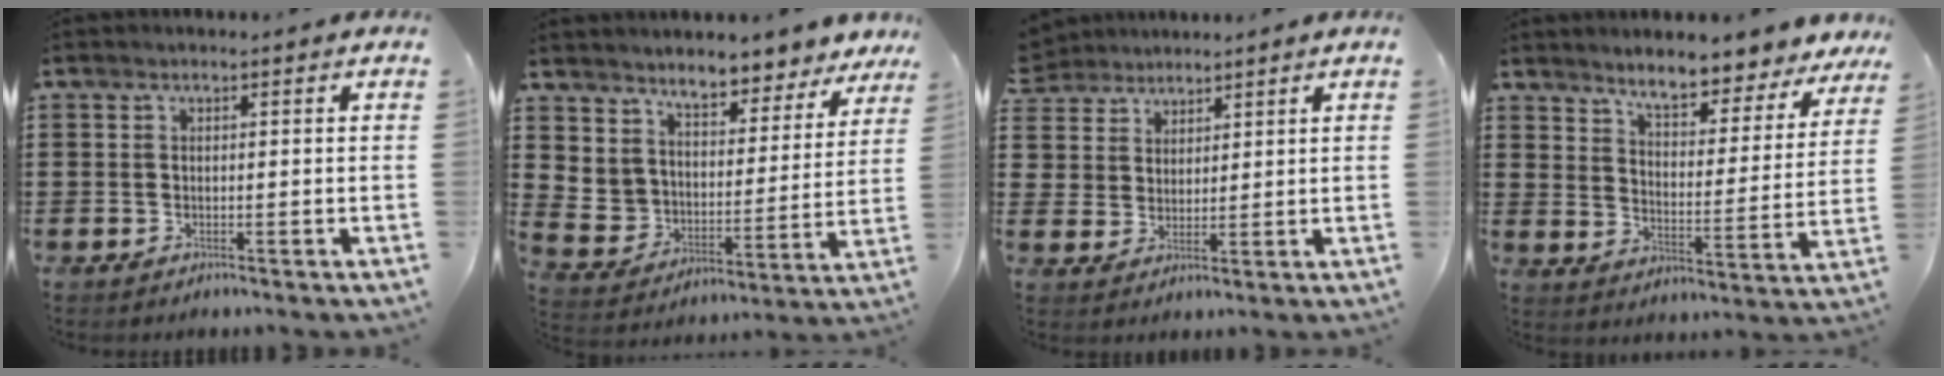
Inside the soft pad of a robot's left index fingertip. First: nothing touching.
{"total": 4.1, "force": [3.5, 2.0, -0.4], "torque": [-0.022, -0.035, 0.057]}
{"total": 4.3, "force": [3.1, 2.9, -0.5], "torque": [-0.015, -0.001, 0.057]}
{"total": 6.2, "force": [5.9, 0.4, 1.8], "torque": [-0.055, -0.045, 0.097]}